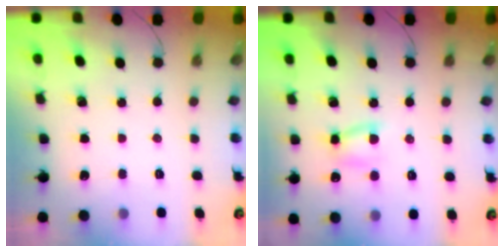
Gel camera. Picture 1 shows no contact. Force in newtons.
{"total": 5.9, "press": 5.8, "slide": 0.7}